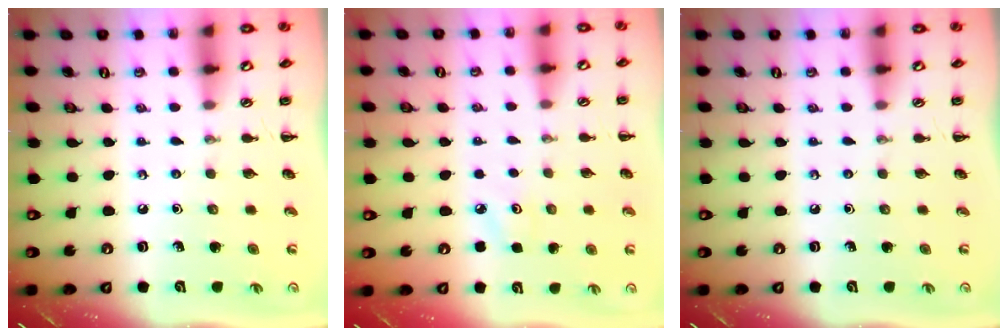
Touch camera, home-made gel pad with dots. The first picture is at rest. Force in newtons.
{"total": 4.8, "press": 4.6, "slide": 1.3}
{"total": 0.0}